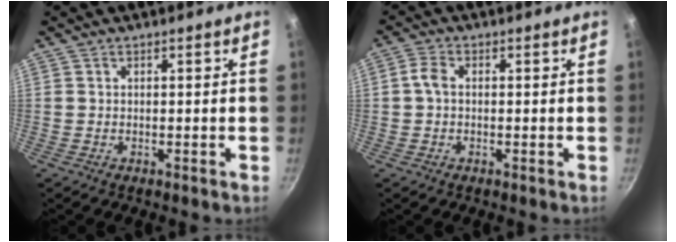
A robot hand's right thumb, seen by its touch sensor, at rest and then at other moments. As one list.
[{"total": 2.9, "force": [0.0, 2.0, 2.1], "torque": [-0.046, 0.011, -0.005]}]